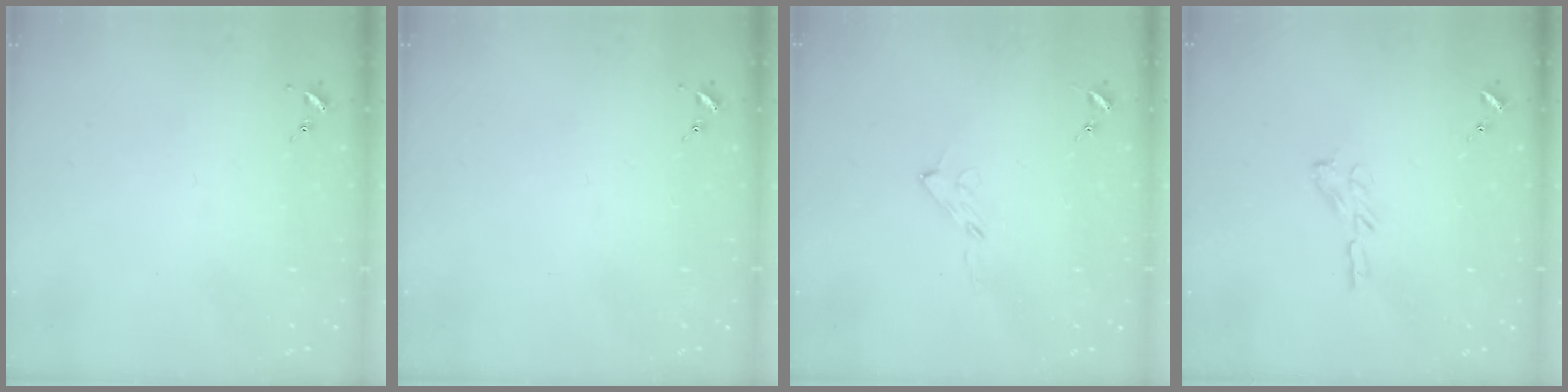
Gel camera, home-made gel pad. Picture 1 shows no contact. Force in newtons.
{"total": 0.0}
{"total": 4.7, "press": 4.7, "slide": 0.6}
{"total": 5.9, "press": 5.9, "slide": 0.5}